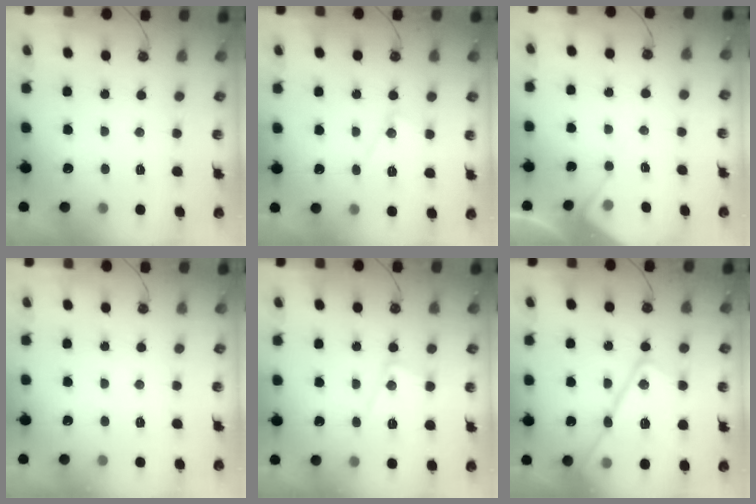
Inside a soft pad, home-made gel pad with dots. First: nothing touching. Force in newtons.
{"total": 10.4, "press": 10.4, "slide": 0.6}
{"total": 5.8, "press": 5.8, "slide": 0.4}
{"total": 2.6, "press": 2.6, "slide": 0.5}
{"total": 11.6, "press": 11.6, "slide": 0.8}
{"total": 19.9, "press": 19.8, "slide": 1.2}